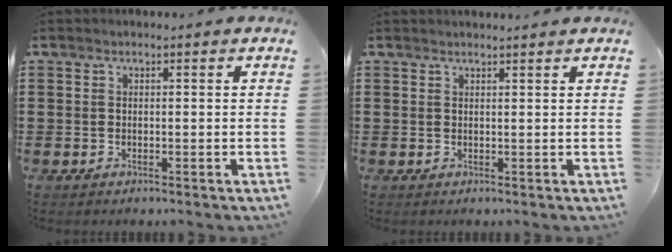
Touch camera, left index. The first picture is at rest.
{"total": 0.8, "force": [0.8, 0.1, 0.0], "torque": [-0.002, -0.001, 0.017]}